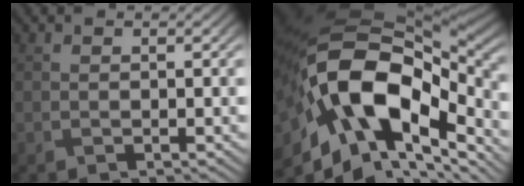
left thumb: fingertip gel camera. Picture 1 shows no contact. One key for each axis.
{"total": 19.3, "fx": -4.6, "fy": 10.9, "fz": 15.3, "tx": -0.311, "ty": -0.022, "tz": -0.066}